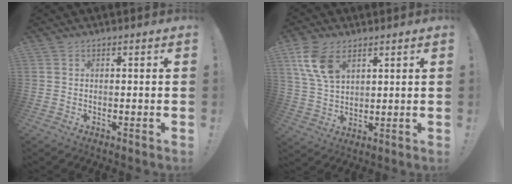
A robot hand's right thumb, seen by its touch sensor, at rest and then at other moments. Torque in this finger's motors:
{"motor_torque": [0.11, 0.27, 0.85, 0.54, 0.05]}